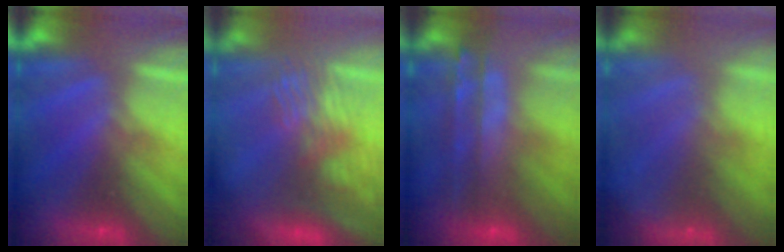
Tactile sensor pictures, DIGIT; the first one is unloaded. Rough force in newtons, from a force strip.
{"total": 7.6}
{"total": 8.5}
{"total": 7.5}